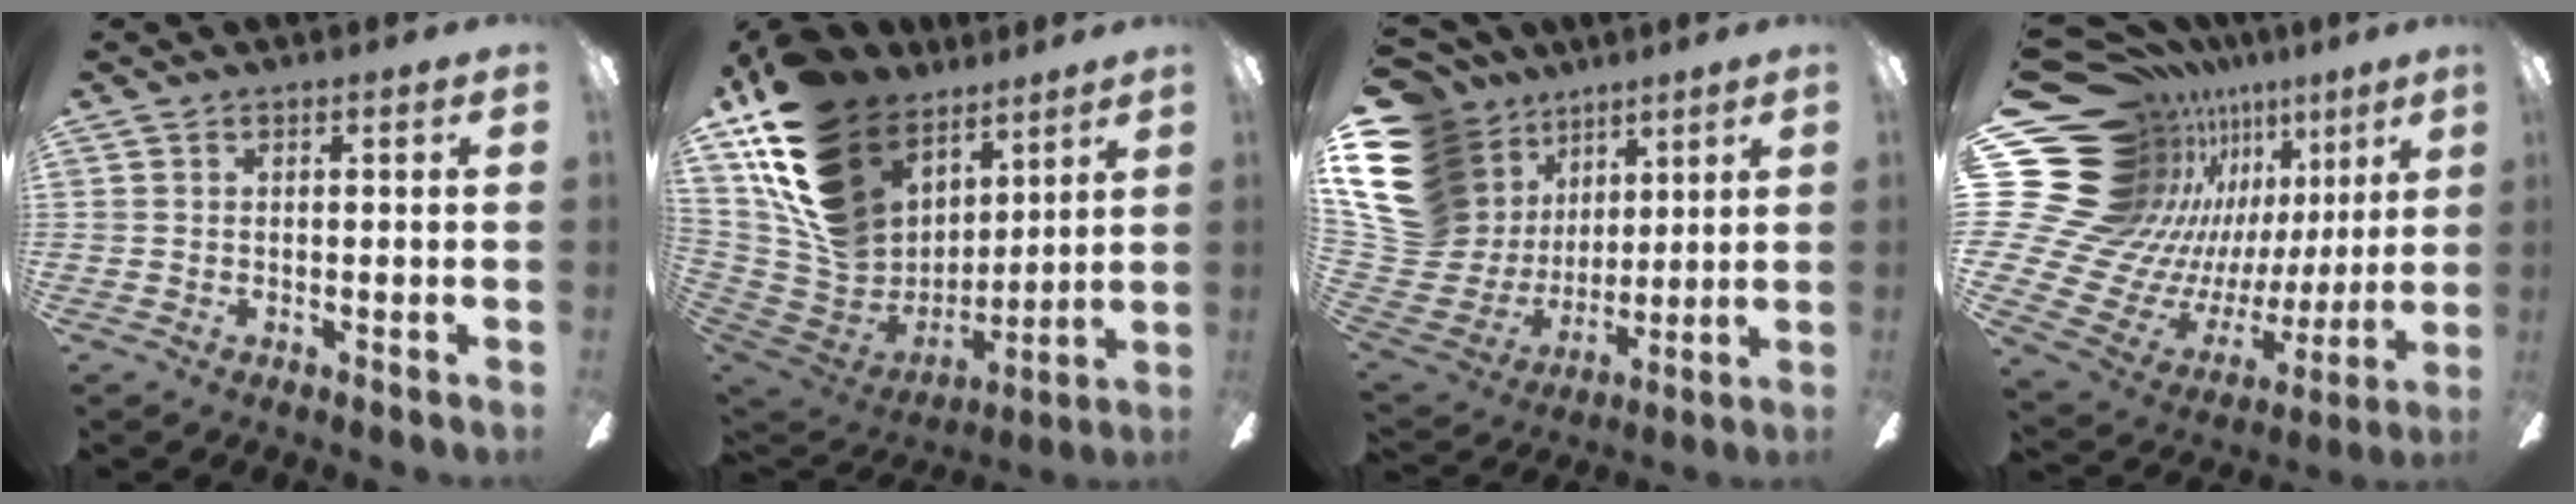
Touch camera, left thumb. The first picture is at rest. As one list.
[{"total": 21.7, "force": [12.2, 15.0, 9.8], "torque": [-0.215, -0.068, 0.245]}, {"total": 23.4, "force": [10.7, 17.8, 10.8], "torque": [-0.238, -0.068, 0.231]}, {"total": 20.9, "force": [11.4, 15.0, 9.0], "torque": [-0.209, -0.132, 0.257]}]